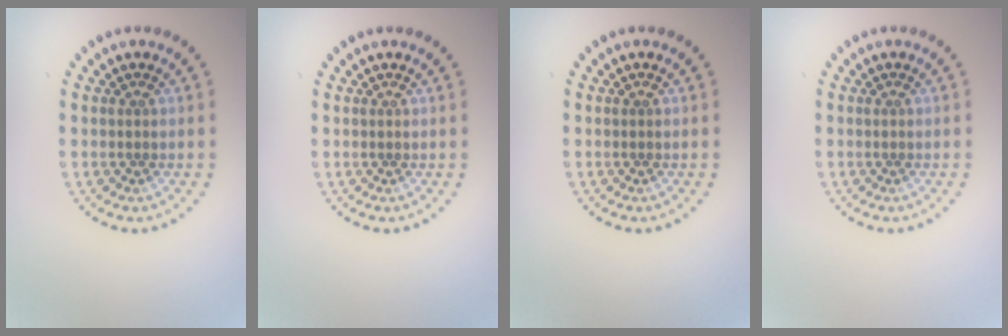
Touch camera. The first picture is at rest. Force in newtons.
{"total": 0.0}
{"total": 0.0}
{"total": 0.0}